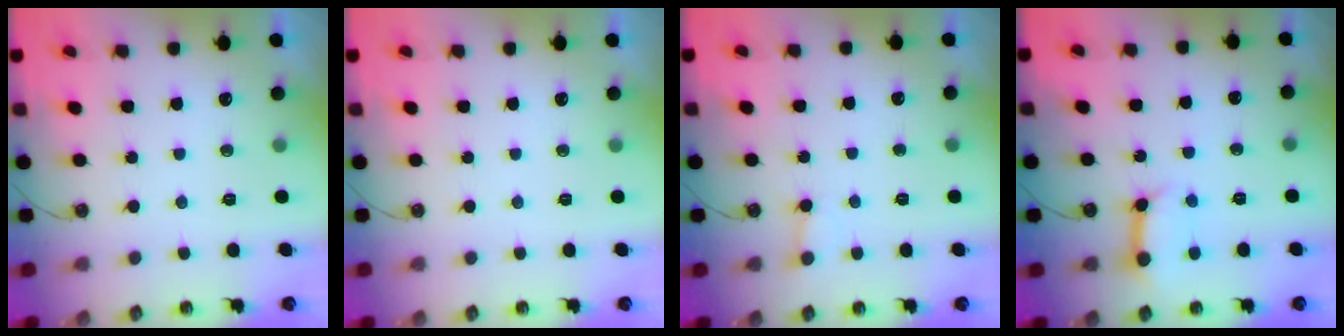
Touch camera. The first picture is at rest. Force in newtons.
{"total": 0.0}
{"total": 3.7, "press": 3.7, "slide": 0.3}
{"total": 9.7, "press": 9.6, "slide": 1.0}